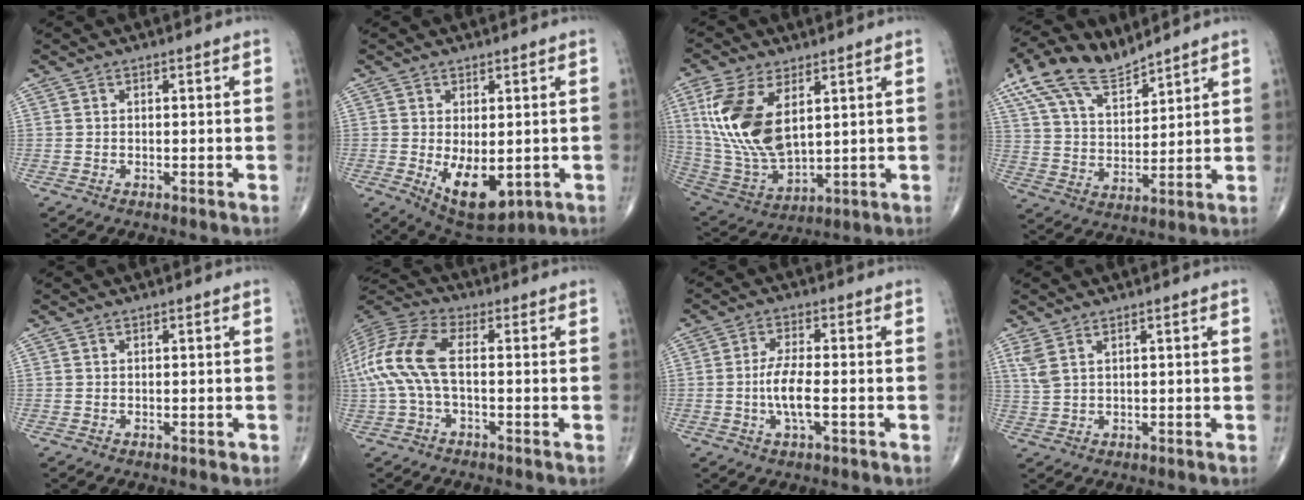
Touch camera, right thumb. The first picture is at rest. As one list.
[{"total": 9.9, "force": [-1.8, 5.1, 8.3], "torque": [-0.115, -0.015, -0.007]}, {"total": 17.2, "force": [5.2, 8.8, 13.8], "torque": [-0.282, -0.022, 0.115]}, {"total": 13.0, "force": [9.6, 5.2, 6.9], "torque": [-0.120, -0.027, 0.193]}, {"total": 0.5, "force": [0.1, 0.3, 0.4], "torque": [-0.004, 0.000, 0.003]}, {"total": 13.1, "force": [-0.2, 5.9, 11.7], "torque": [-0.277, 0.030, -0.009]}, {"total": 6.0, "force": [-1.2, 1.8, 5.7], "torque": [-0.121, 0.002, -0.025]}, {"total": 2.5, "force": [1.5, 0.9, 1.7], "torque": [-0.044, 0.003, 0.042]}]